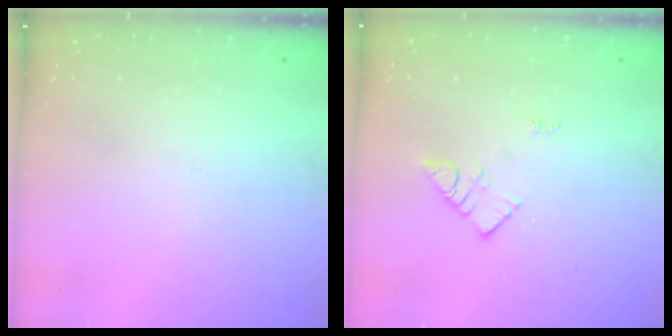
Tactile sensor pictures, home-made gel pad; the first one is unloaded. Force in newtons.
{"total": 3.9, "press": 3.8, "slide": 0.4}